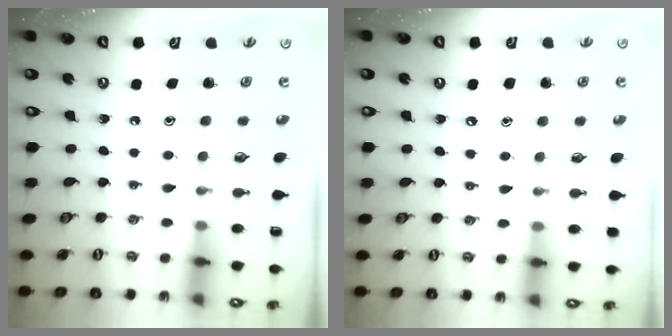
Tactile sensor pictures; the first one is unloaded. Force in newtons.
{"total": 4.6, "press": 4.6, "slide": 0.3}